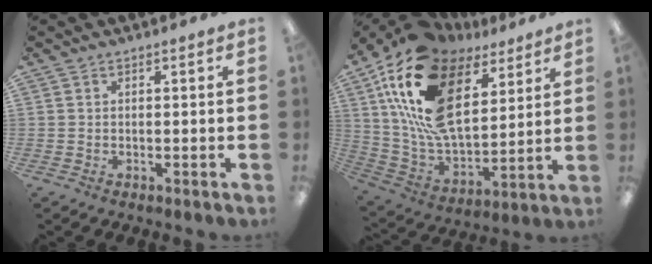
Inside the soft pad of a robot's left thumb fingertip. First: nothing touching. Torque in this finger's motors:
{"motor_torque": [1.86, 3.15, 1.43, -1.34, 0.26]}